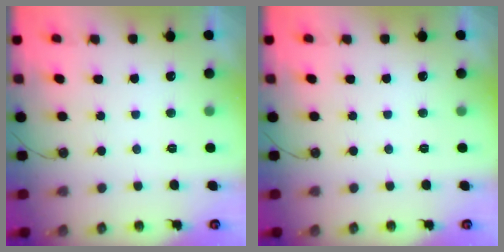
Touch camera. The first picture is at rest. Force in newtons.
{"total": 0.0}